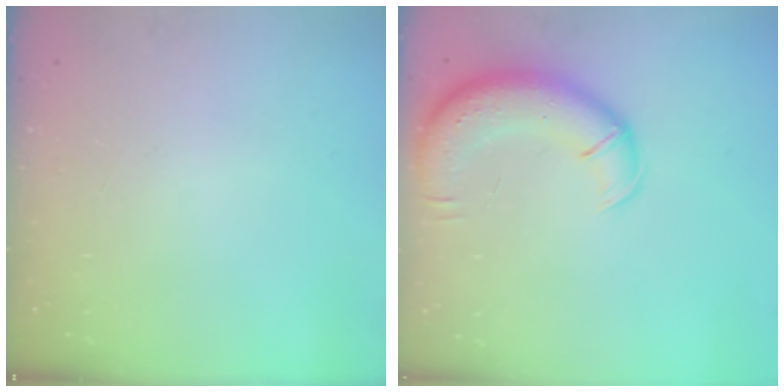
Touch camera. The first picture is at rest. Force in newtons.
{"total": 13.4, "press": 12.9, "slide": 3.5}